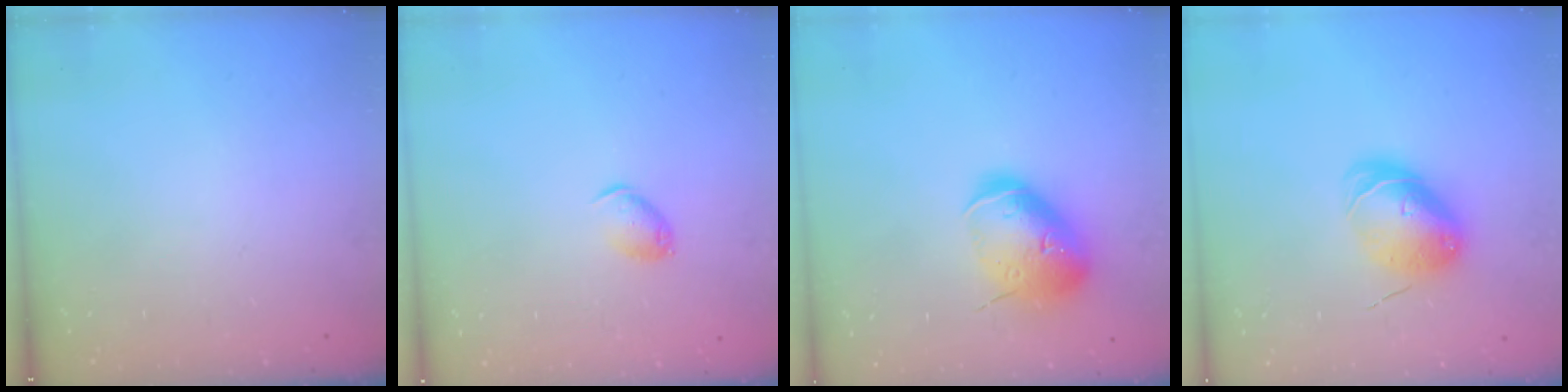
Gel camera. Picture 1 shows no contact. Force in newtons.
{"total": 6.6, "press": 6.5, "slide": 1.2}
{"total": 18.4, "press": 18.2, "slide": 2.8}
{"total": 8.4, "press": 8.3, "slide": 1.6}